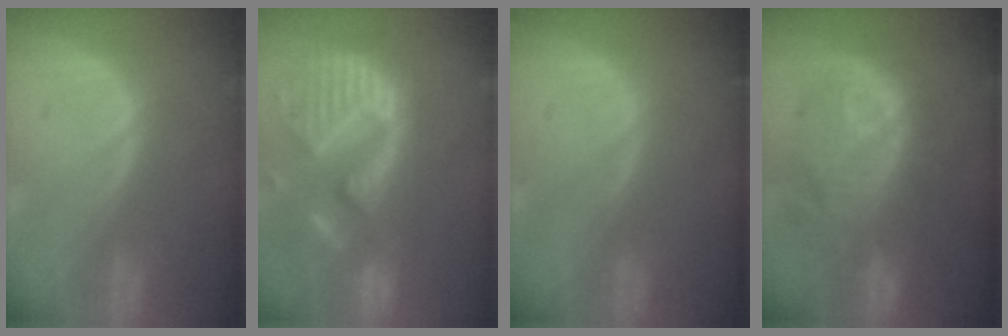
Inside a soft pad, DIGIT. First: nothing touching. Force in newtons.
{"total": 14.4, "press": 12.0, "slide": 8.0}
{"total": 0.0}
{"total": 11.3, "press": 10.6, "slide": 3.7}